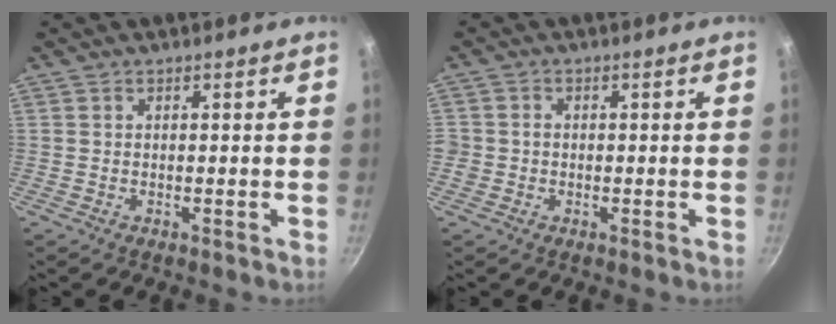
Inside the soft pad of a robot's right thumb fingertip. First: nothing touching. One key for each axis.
{"total": 2.1, "fx": -0.5, "fy": 1.9, "fz": 0.5, "tx": -0.004, "ty": 0.004, "tz": -0.012}